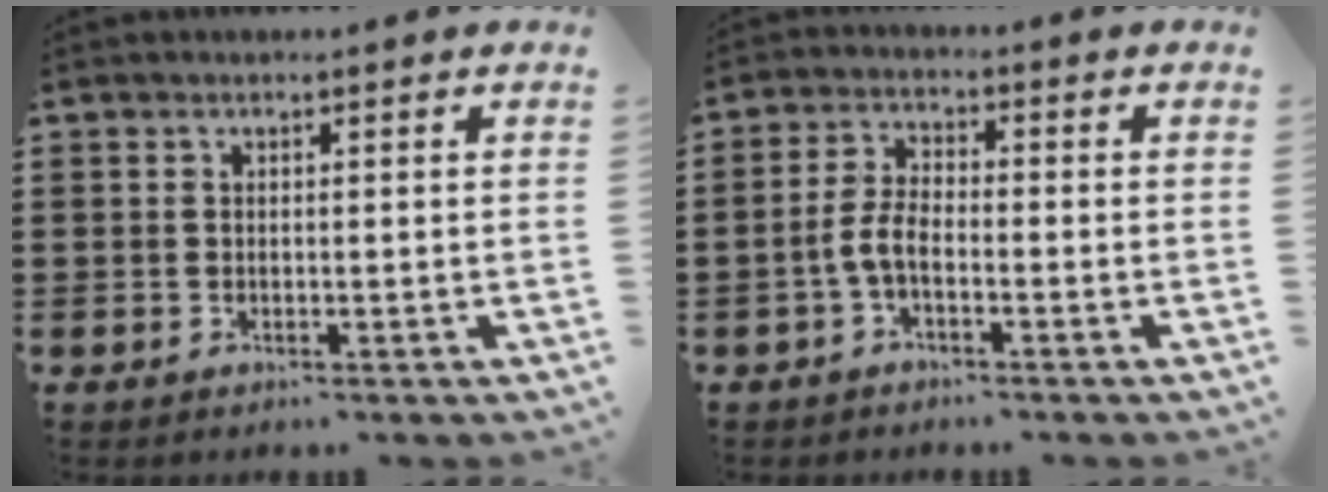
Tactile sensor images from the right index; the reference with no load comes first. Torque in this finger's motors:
{"motor_torque": [1.26, -0.88, 0.12, 0.06]}